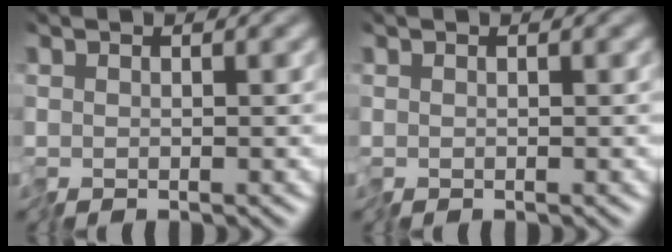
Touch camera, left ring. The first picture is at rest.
{"total": 0.0}